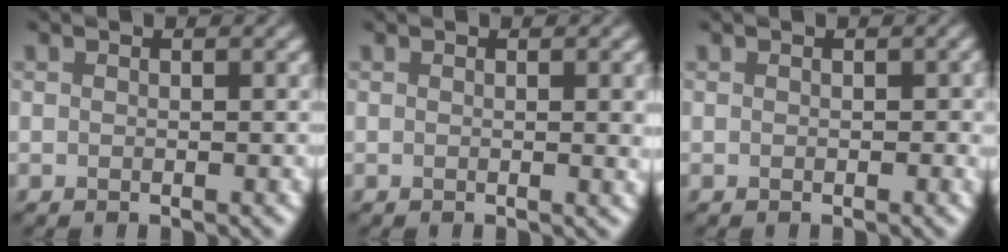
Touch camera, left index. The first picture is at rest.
{"total": 2.2, "force": [0.2, 0.6, 2.1], "torque": [-0.017, 0.000, 0.000]}
{"total": 0.8, "force": [0.0, 0.6, 0.6], "torque": [-0.006, -0.003, 0.000]}